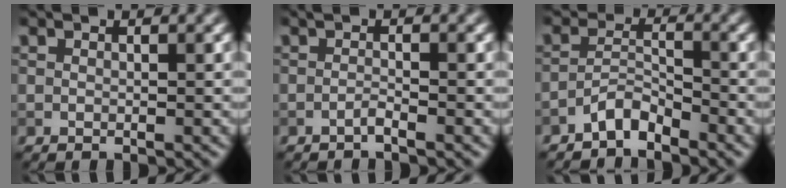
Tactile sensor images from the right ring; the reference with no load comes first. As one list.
[{"total": 0.9, "force": [-0.6, 0.1, 0.7], "torque": [-0.012, 0.004, -0.016]}, {"total": 2.3, "force": [-2.0, 0.8, 0.7], "torque": [-0.010, 0.012, -0.041]}]